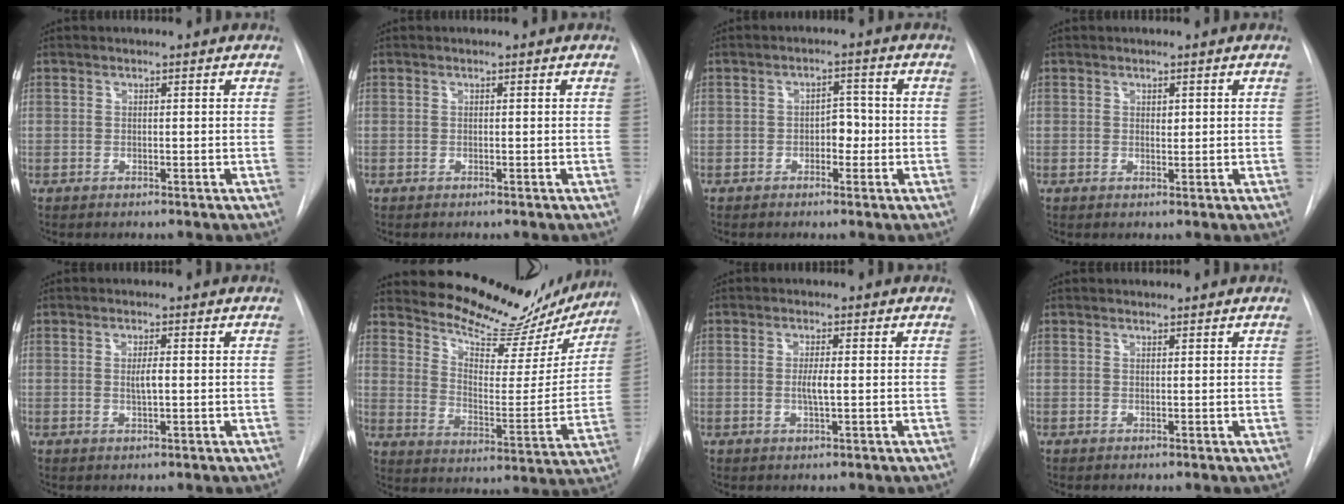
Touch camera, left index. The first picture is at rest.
{"total": 0.0}
{"total": 3.1, "force": [-1.2, 1.9, 2.2], "torque": [-0.024, 0.006, -0.019]}
{"total": 0.7, "force": [-0.1, 0.4, 0.5], "torque": [-0.005, -0.006, 0.001]}
{"total": 2.0, "force": [-0.4, 0.3, 1.9], "torque": [-0.037, -0.004, -0.004]}
{"total": 19.1, "force": [17.6, 5.4, 4.9], "torque": [-0.062, -0.051, 0.229]}
{"total": 2.4, "force": [-0.5, 0.2, 2.3], "torque": [-0.047, -0.005, -0.008]}
{"total": 0.0}